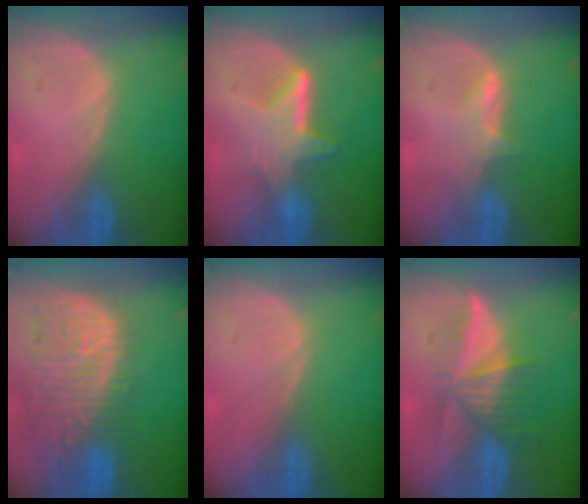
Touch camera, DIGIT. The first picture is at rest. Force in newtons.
{"total": 6.5, "press": 5.9, "slide": 2.8}
{"total": 2.9, "press": 2.9, "slide": 0.4}
{"total": 14.2, "press": 11.7, "slide": 8.1}
{"total": 0.0}
{"total": 6.1, "press": 6.0, "slide": 1.2}